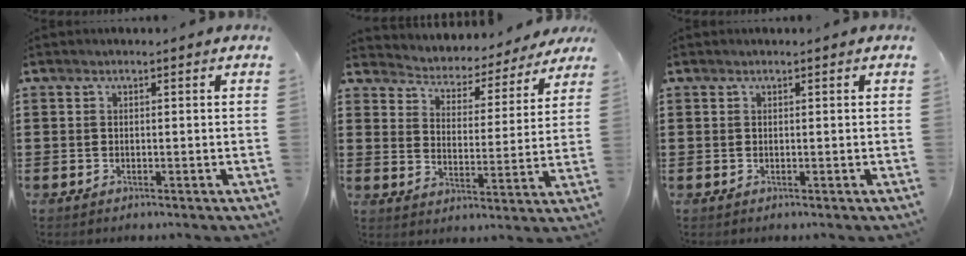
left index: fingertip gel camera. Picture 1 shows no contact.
{"total": 3.2, "force": [3.1, 0.6, -0.3], "torque": [-0.020, -0.031, 0.043]}
{"total": 0.0}